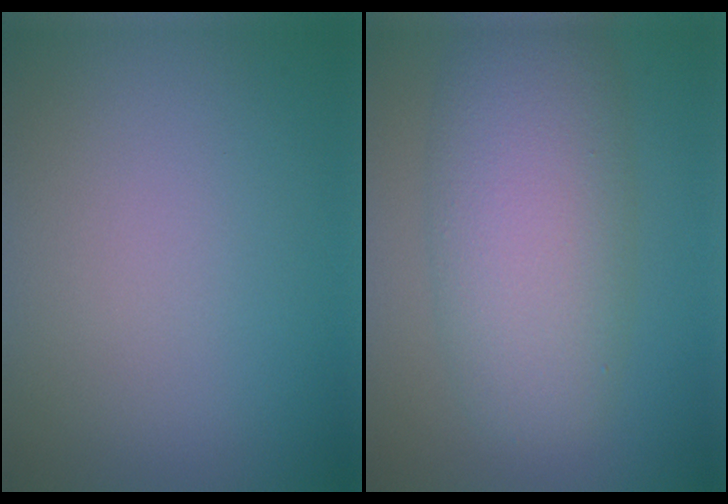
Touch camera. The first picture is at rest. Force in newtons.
{"total": 8.0, "press": 8.0, "slide": 0.5}